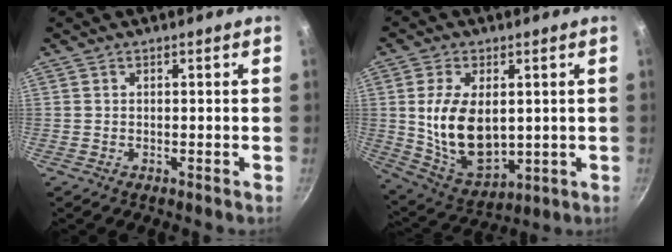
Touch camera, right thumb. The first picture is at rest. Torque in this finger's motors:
{"motor_torque": [-0.66, 1.01, 0.68, 0.96, 0.15]}